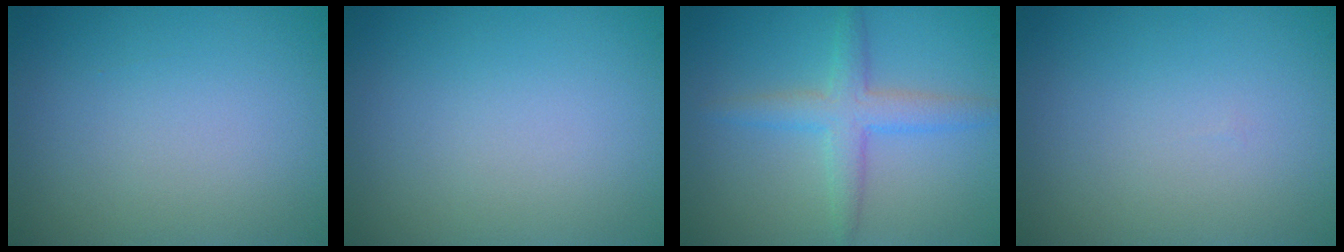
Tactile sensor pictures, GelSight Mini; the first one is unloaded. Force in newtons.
{"total": 0.0}
{"total": 3.2, "press": 3.2, "slide": 0.0}
{"total": 0.0}